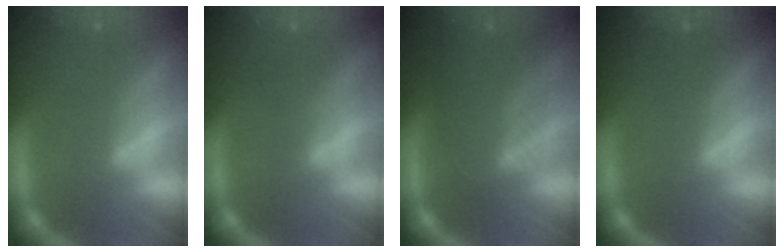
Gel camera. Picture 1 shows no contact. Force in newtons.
{"total": 1.0}
{"total": 6.6}
{"total": 1.0}